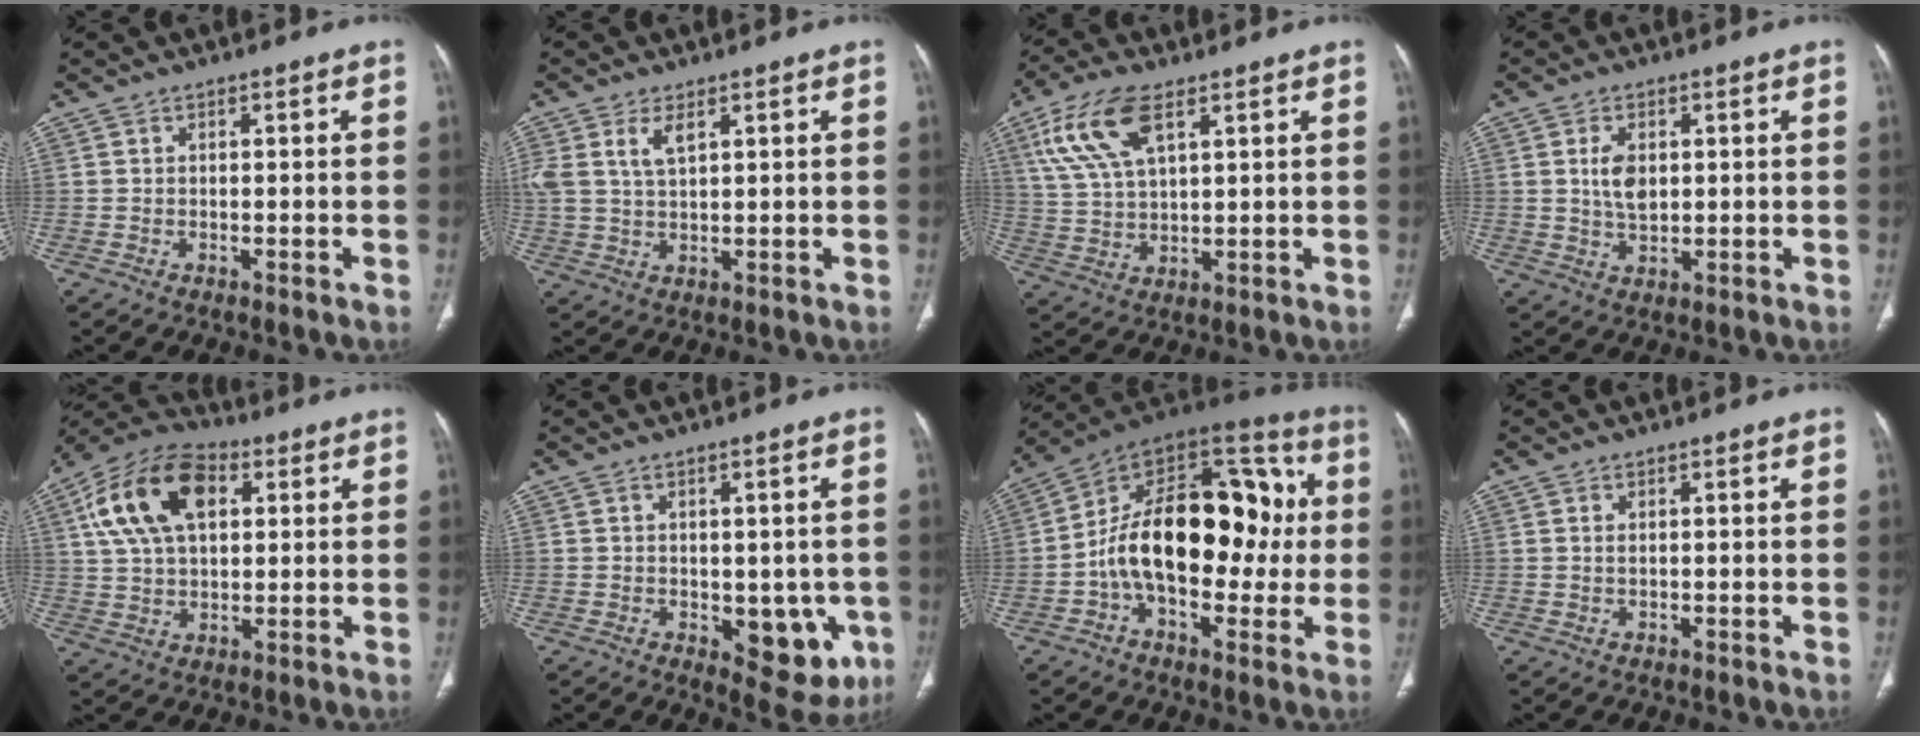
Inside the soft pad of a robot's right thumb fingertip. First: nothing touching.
{"total": 6.2, "force": [2.8, 3.0, 4.7], "torque": [-0.106, -0.002, 0.063]}
{"total": 12.3, "force": [5.9, 5.5, 9.3], "torque": [-0.194, -0.006, 0.117]}
{"total": 5.1, "force": [1.0, 3.1, 4.0], "torque": [-0.069, -0.007, 0.022]}
{"total": 17.2, "force": [5.5, 10.1, 12.7], "torque": [-0.223, 0.011, 0.094]}
{"total": 10.3, "force": [-2.5, 5.8, 8.1], "torque": [-0.054, -0.010, -0.019]}
{"total": 25.7, "force": [-0.4, 14.9, 20.9], "torque": [-0.303, 0.051, -0.012]}
{"total": 0.7, "force": [0.2, 0.3, 0.6], "torque": [-0.015, 0.000, 0.007]}